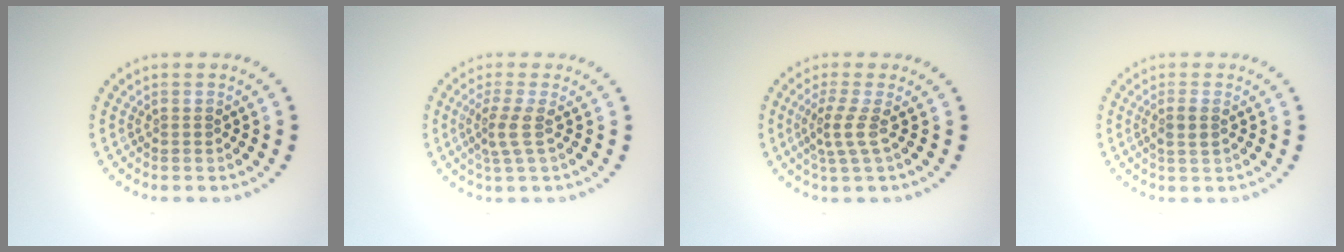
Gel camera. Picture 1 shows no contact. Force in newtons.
{"total": 2.3, "press": 1.6, "slide": 1.6}
{"total": 2.4, "press": 1.6, "slide": 1.7}
{"total": 1.5, "press": 1.4, "slide": 0.6}